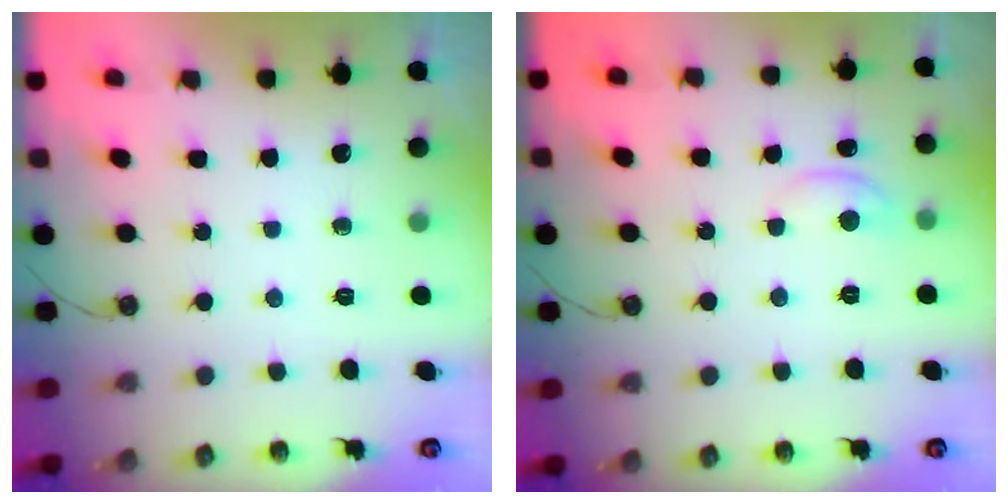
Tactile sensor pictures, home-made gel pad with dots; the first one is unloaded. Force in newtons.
{"total": 0.0}